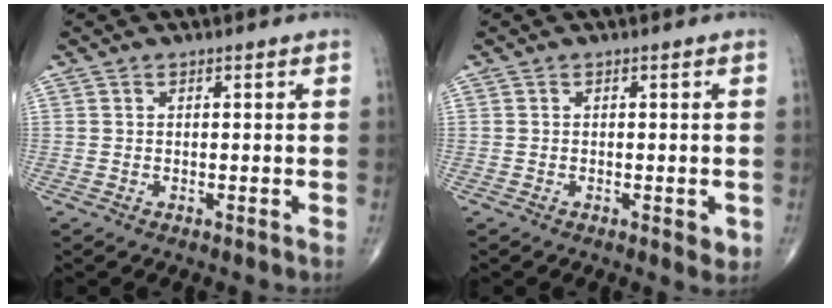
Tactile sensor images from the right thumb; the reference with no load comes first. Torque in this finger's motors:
{"motor_torque": [-0.09, -0.03, 0.06, 0.08, 0.09]}